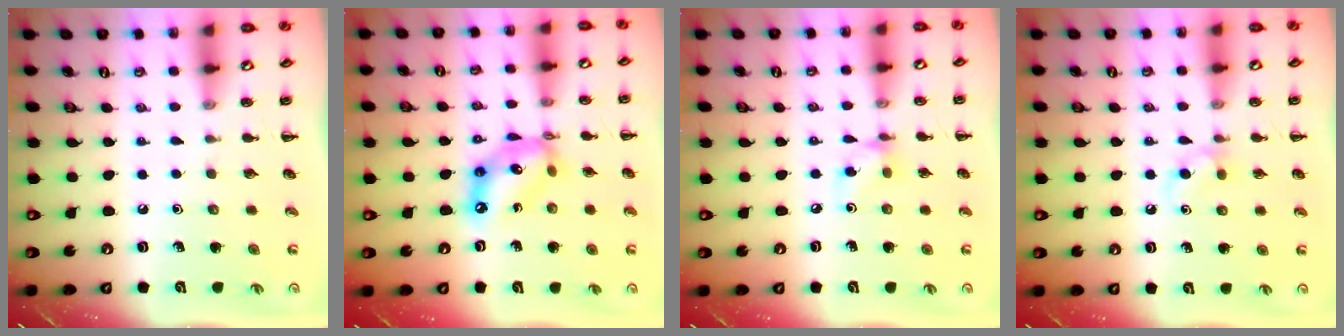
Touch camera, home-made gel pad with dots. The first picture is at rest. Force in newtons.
{"total": 13.5, "press": 13.0, "slide": 3.6}
{"total": 5.3, "press": 5.2, "slide": 1.1}
{"total": 5.1, "press": 4.8, "slide": 1.7}